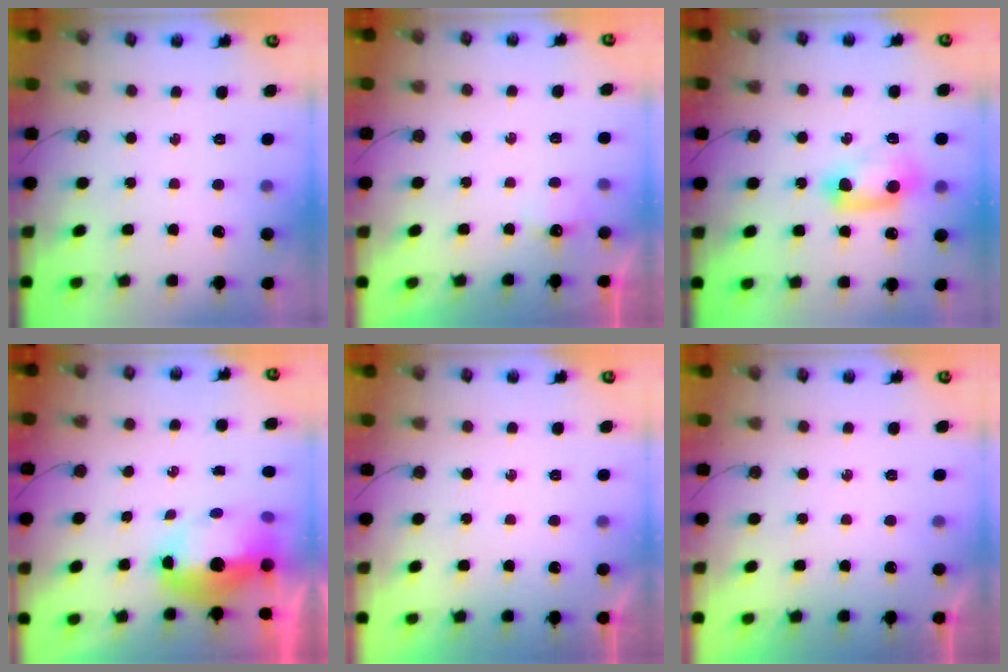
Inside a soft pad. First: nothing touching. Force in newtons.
{"total": 3.2, "press": 3.2, "slide": 0.5}
{"total": 10.9, "press": 10.4, "slide": 3.4}
{"total": 9.7, "press": 9.6, "slide": 1.0}
{"total": 0.0}
{"total": 0.0}